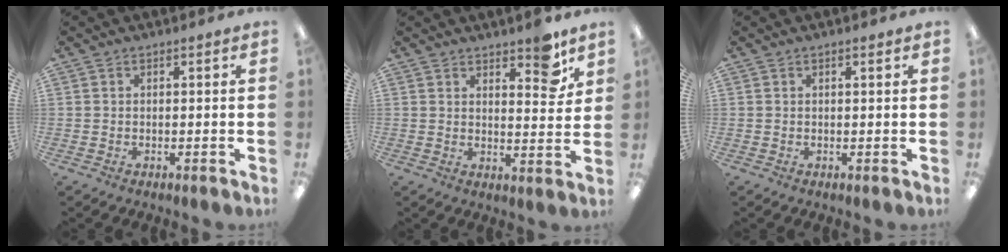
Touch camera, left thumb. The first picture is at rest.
{"total": 8.1, "force": [5.8, 3.0, 4.7], "torque": [-0.035, -0.041, 0.092]}
{"total": 0.6, "force": [0.3, 0.1, 0.5], "torque": [-0.011, 0.000, 0.005]}